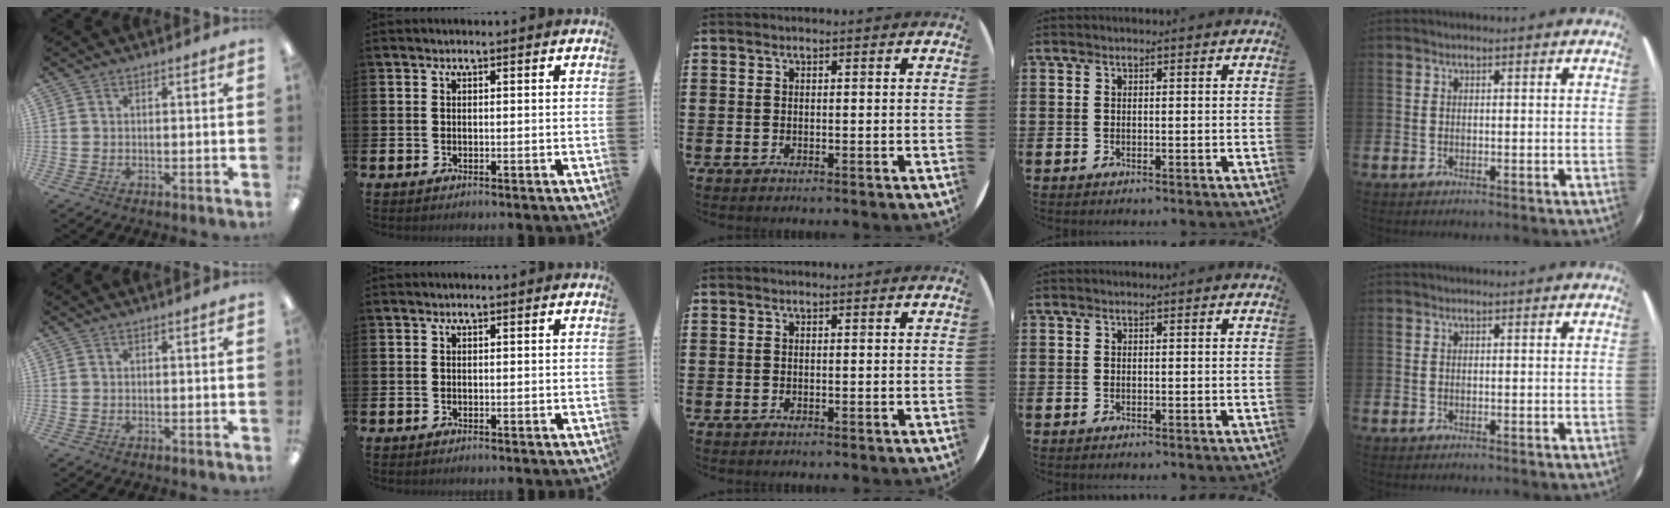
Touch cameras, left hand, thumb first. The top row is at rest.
{}